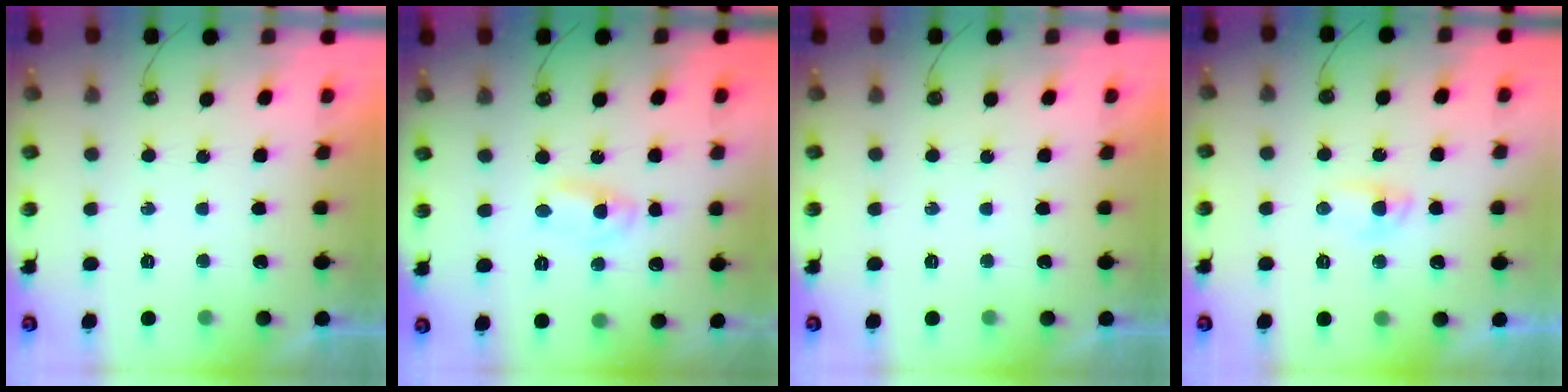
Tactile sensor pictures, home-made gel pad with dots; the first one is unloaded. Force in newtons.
{"total": 2.3, "press": 2.3, "slide": 0.2}
{"total": 0.0}
{"total": 2.7, "press": 2.6, "slide": 0.4}